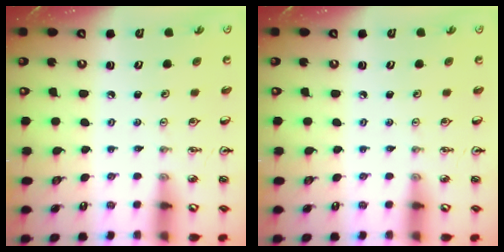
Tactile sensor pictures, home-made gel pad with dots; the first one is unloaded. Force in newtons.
{"total": 0.0}